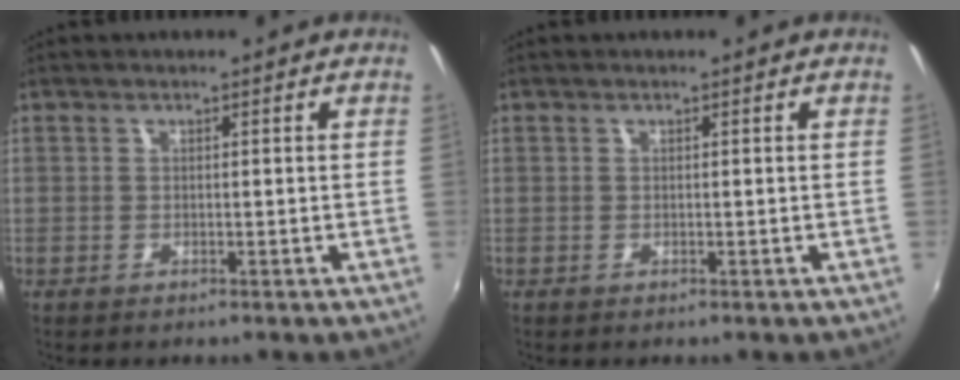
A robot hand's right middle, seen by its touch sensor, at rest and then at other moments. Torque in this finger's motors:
{"motor_torque": [-0.24, -0.17, 0.00, 0.01]}